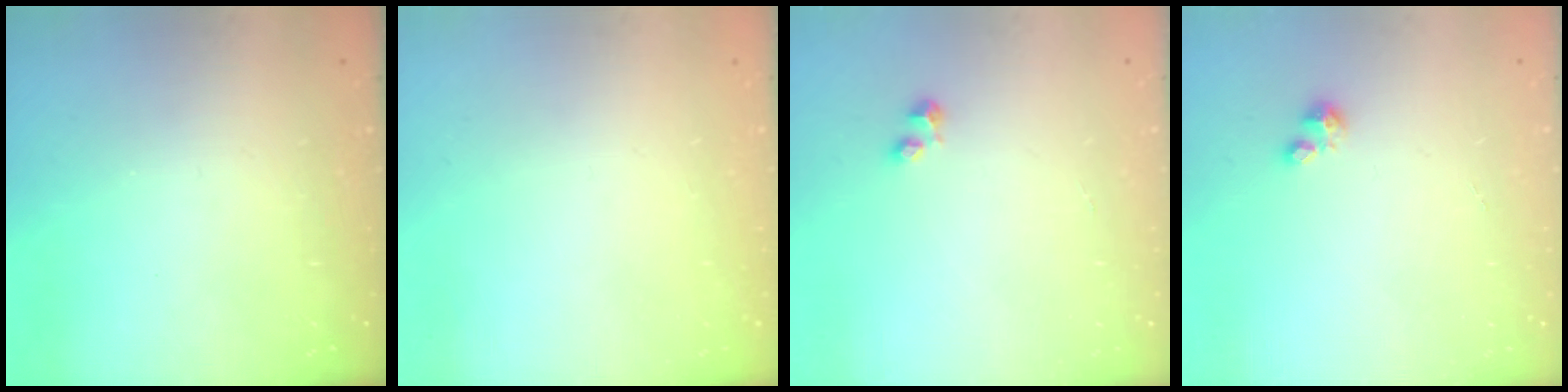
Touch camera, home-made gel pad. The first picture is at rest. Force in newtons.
{"total": 0.0}
{"total": 2.4, "press": 2.4, "slide": 0.4}
{"total": 0.9, "press": 0.9, "slide": 0.1}